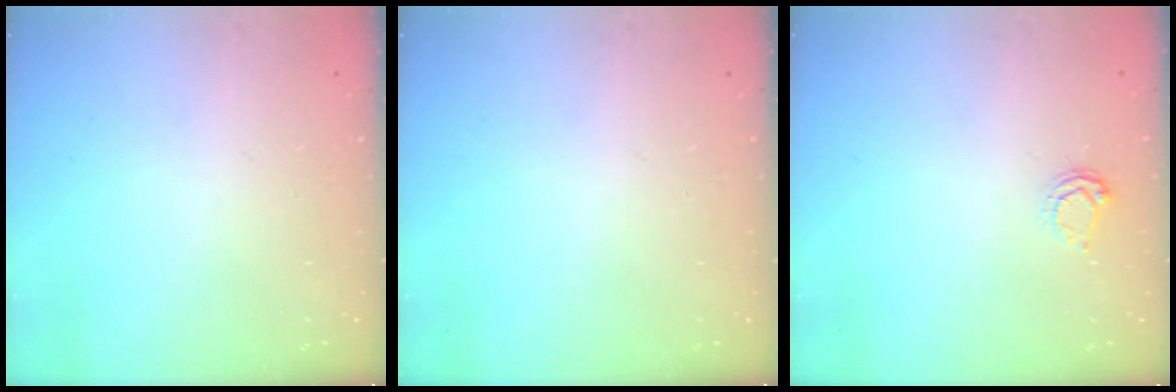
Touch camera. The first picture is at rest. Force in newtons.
{"total": 0.0}
{"total": 3.1, "press": 3.0, "slide": 0.5}